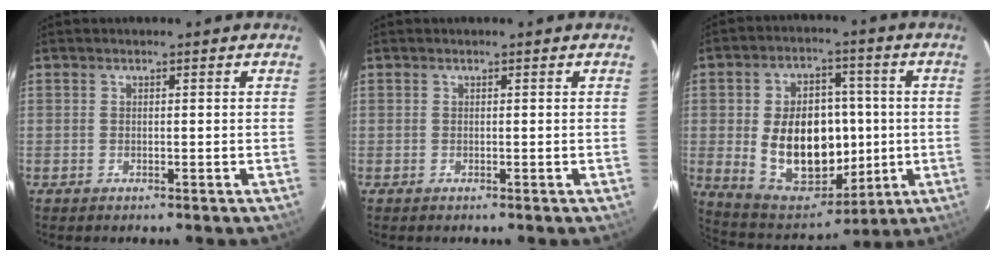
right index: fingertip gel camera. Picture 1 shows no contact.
{"total": 0.0}
{"total": 18.8, "force": [-1.1, 12.8, 13.7], "torque": [-0.264, 0.012, 0.014]}